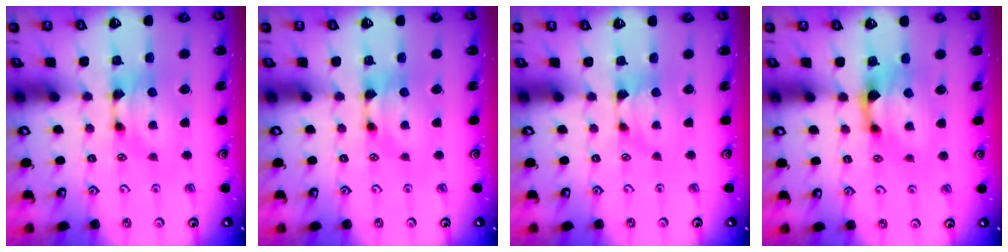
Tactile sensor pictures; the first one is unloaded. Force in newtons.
{"total": 0.0}
{"total": 0.8, "press": 0.7, "slide": 0.2}
{"total": 1.6, "press": 1.0, "slide": 1.3}